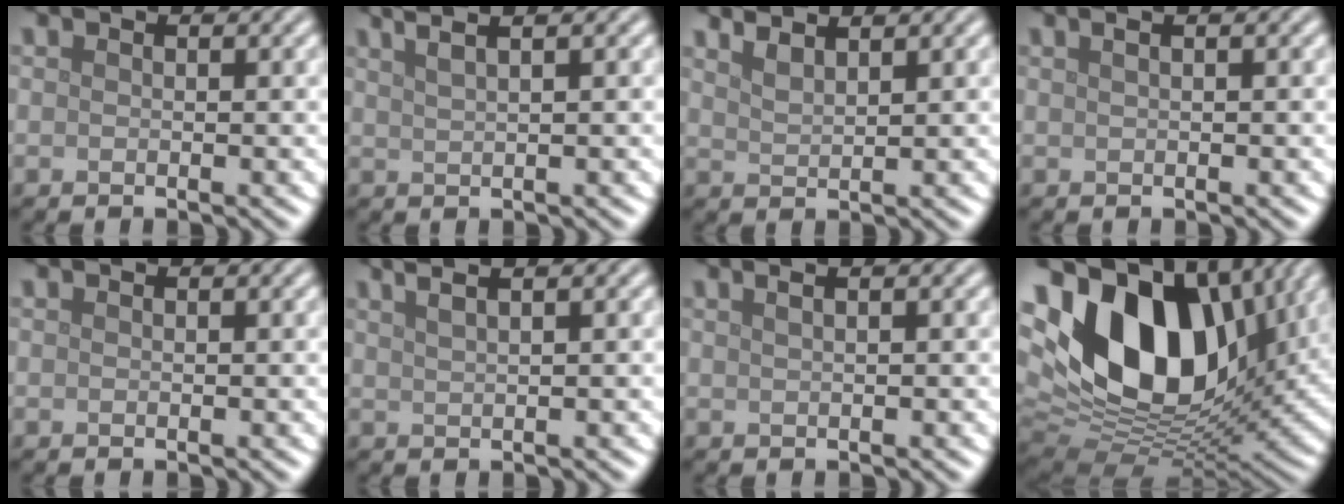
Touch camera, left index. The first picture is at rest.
{"total": 5.0, "force": [3.3, 2.1, 3.2], "torque": [-0.030, 0.036, 0.025]}
{"total": 2.4, "force": [2.0, 0.6, 1.0], "torque": [-0.009, 0.006, 0.029]}
{"total": 2.6, "force": [1.3, 1.3, 1.8], "torque": [-0.010, 0.016, -0.006]}
{"total": 0.0}
{"total": 4.6, "force": [2.9, 1.9, 2.9], "torque": [-0.024, 0.034, 0.018]}
{"total": 3.3, "force": [1.8, 1.7, 2.2], "torque": [-0.013, 0.024, -0.003]}
{"total": 17.2, "force": [5.3, 10.3, 12.7], "torque": [-0.233, 0.014, 0.087]}